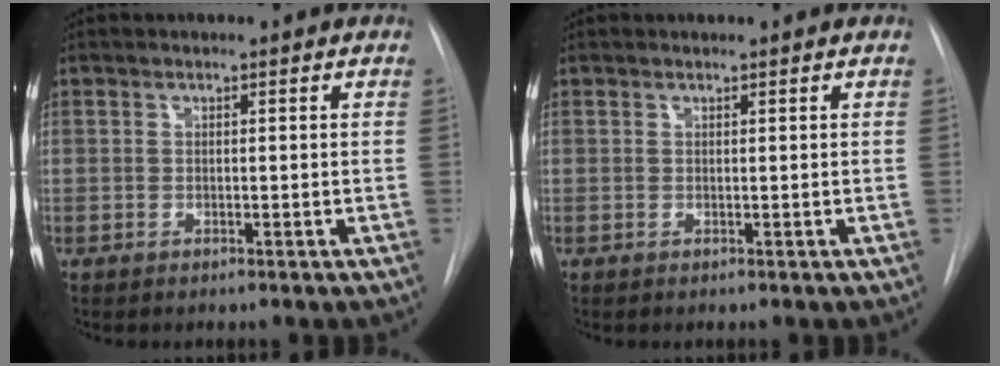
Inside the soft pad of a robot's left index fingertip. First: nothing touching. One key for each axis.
{"total": 0.5, "fx": 0.5, "fy": -0.1, "fz": 0.1, "tx": -0.002, "ty": 0.009, "tz": 0.011}